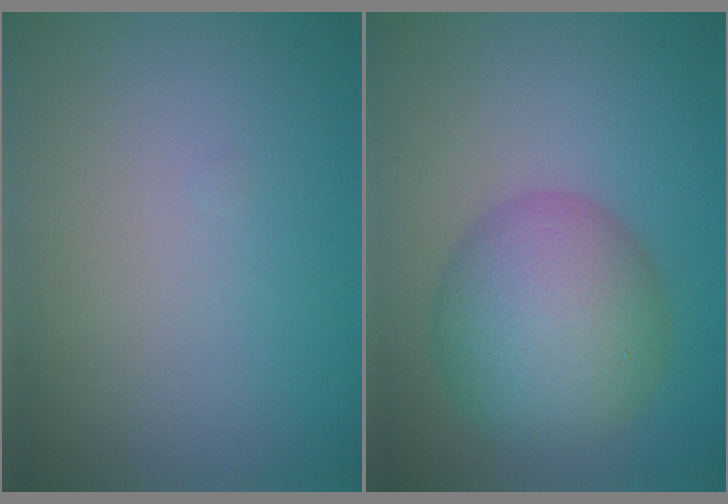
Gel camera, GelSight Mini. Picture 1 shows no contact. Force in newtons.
{"total": 7.9, "press": 7.8, "slide": 0.2}